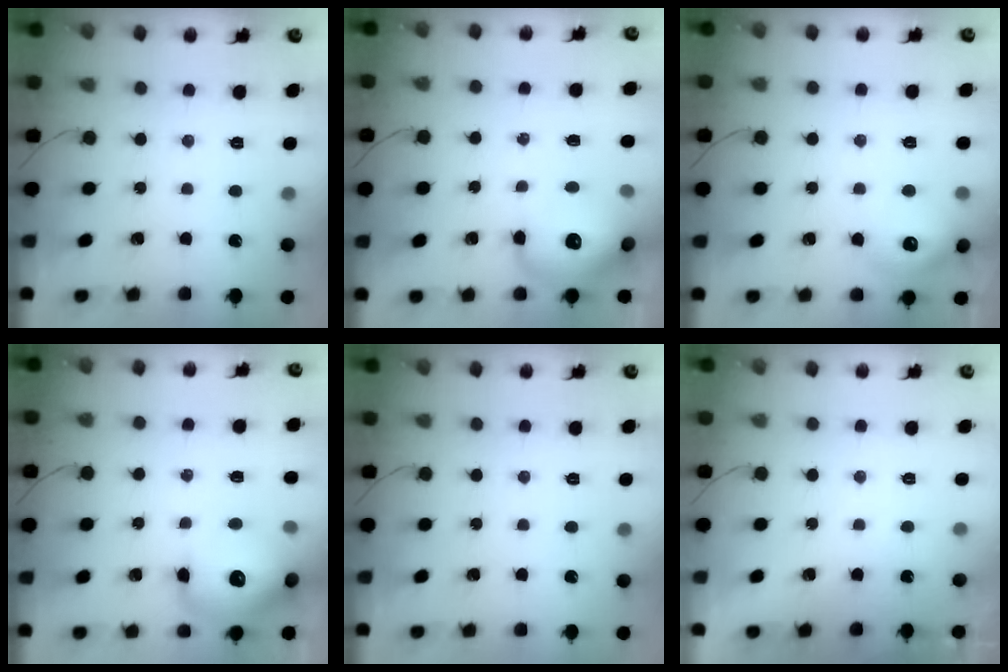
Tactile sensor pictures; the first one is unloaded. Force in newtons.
{"total": 17.5, "press": 17.1, "slide": 4.0}
{"total": 12.2, "press": 12.2, "slide": 1.1}
{"total": 15.7, "press": 15.4, "slide": 3.4}
{"total": 0.0}
{"total": 1.9, "press": 0.1, "slide": 1.9}